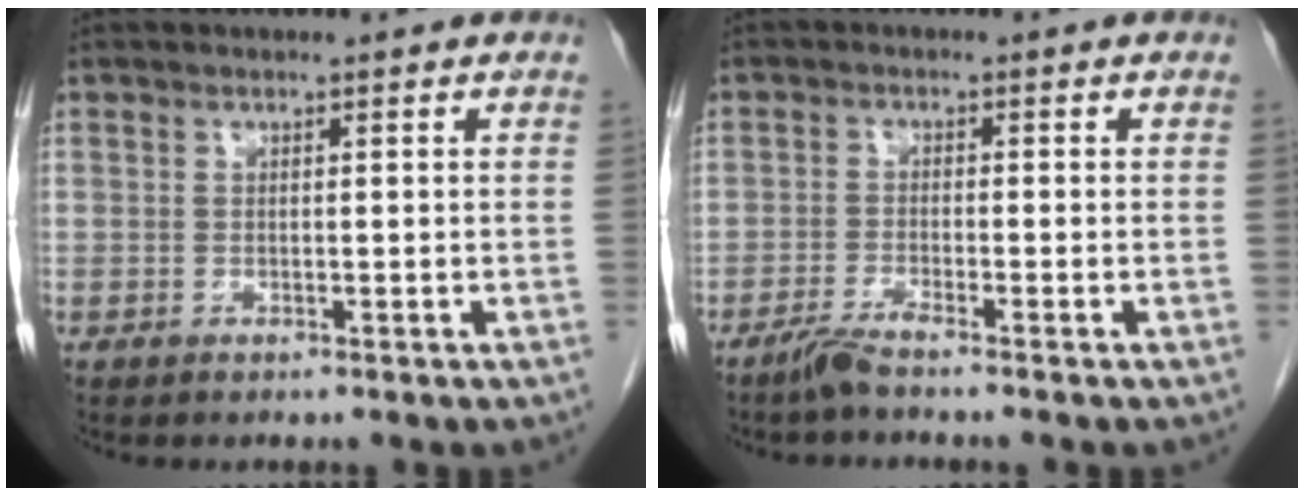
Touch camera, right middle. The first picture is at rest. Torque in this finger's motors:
{"motor_torque": [-0.40, -0.31, 0.06, 0.02]}